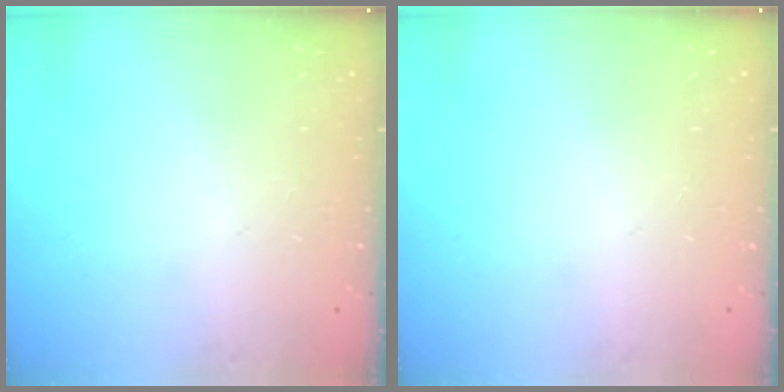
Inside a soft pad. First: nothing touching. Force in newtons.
{"total": 0.0}